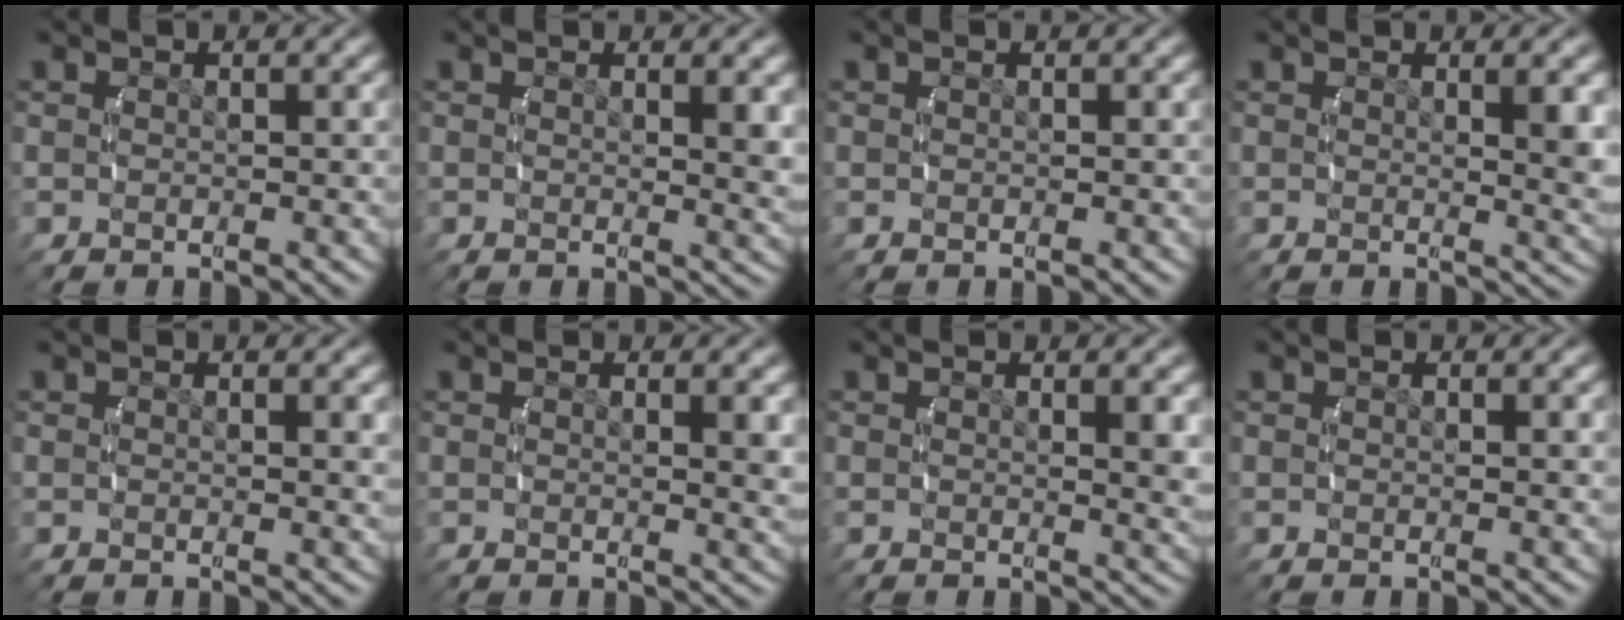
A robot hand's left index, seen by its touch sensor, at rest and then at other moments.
{"total": 2.0, "force": [0.6, 0.1, 1.9], "torque": [-0.025, -0.015, 0.014]}
{"total": 0.0}
{"total": 2.8, "force": [0.7, 0.1, 2.7], "torque": [-0.035, -0.011, 0.016]}
{"total": 0.8, "force": [0.4, -0.1, 0.6], "torque": [-0.010, -0.004, 0.006]}
{"total": 1.7, "force": [0.6, 0.0, 1.6], "torque": [-0.022, -0.011, 0.012]}
{"total": 2.1, "force": [0.7, 0.1, 2.0], "torque": [-0.027, -0.012, 0.014]}
{"total": 0.0}